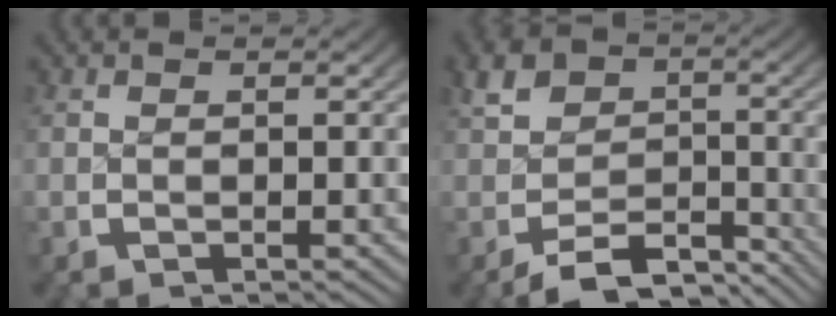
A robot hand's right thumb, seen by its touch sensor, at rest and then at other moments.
{"total": 6.9, "force": [-4.5, 4.3, 2.9], "torque": [-0.040, -0.024, -0.068]}